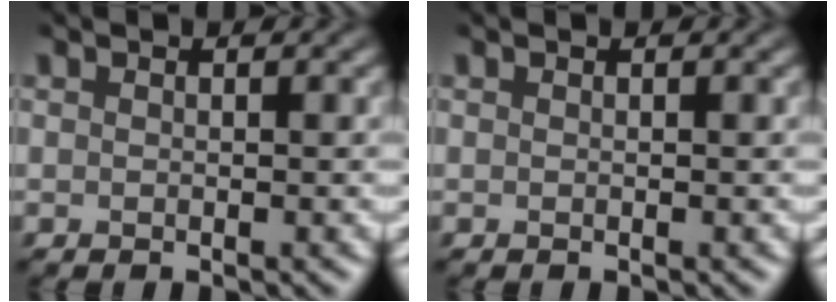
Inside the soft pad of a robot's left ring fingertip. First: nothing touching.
{"total": 0.0}